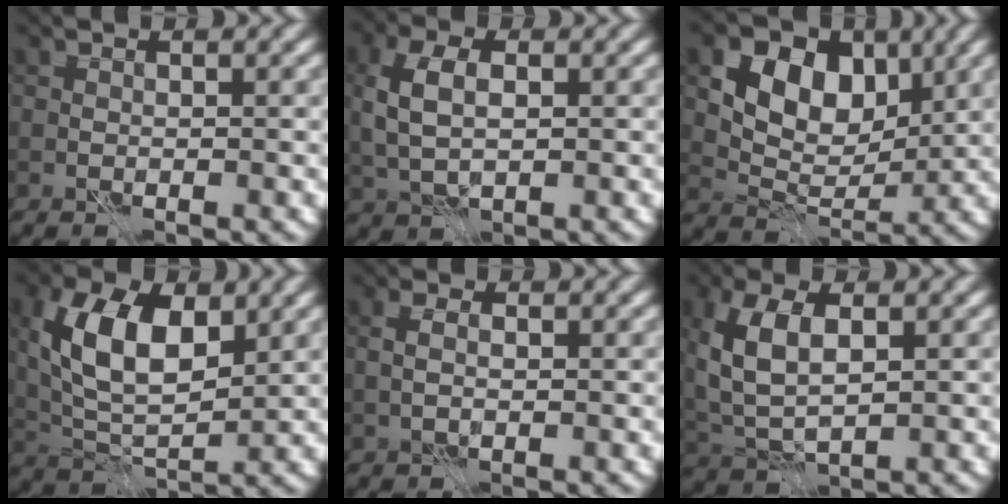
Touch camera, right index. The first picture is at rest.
{"total": 4.5, "force": [0.7, 2.7, 3.5], "torque": [-0.088, 0.005, 0.012]}
{"total": 9.2, "force": [3.9, 6.4, 5.3], "torque": [-0.089, 0.004, 0.061]}
{"total": 8.4, "force": [2.4, 4.5, 6.7], "torque": [-0.140, 0.007, 0.039]}
{"total": 1.4, "force": [0.0, 0.7, 1.1], "torque": [-0.029, 0.002, -0.003]}
{"total": 6.4, "force": [1.6, 3.4, 5.1], "torque": [-0.123, 0.009, 0.027]}